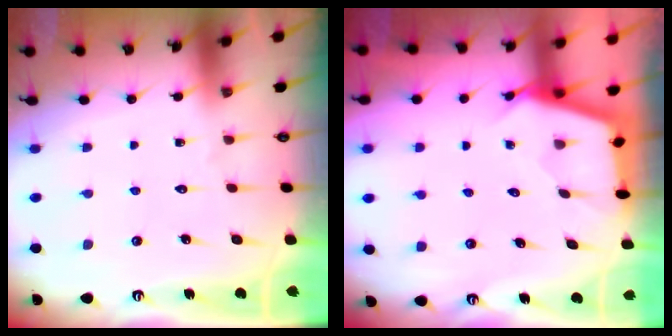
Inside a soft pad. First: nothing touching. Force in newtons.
{"total": 2.4, "press": 2.4, "slide": 0.2}